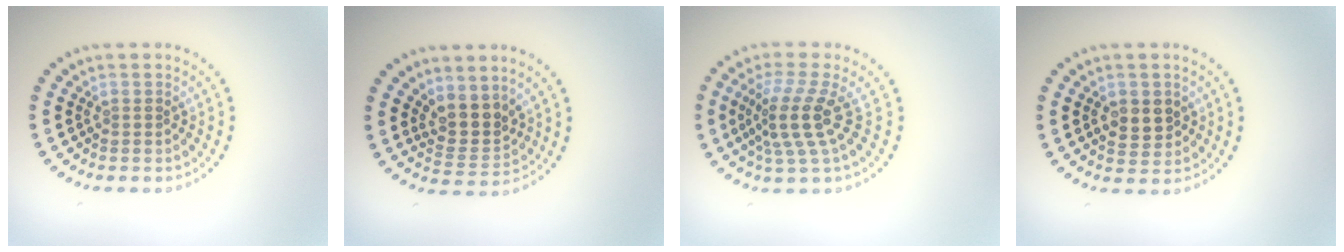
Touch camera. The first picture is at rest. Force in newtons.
{"total": 3.0, "press": 2.3, "slide": 1.8}
{"total": 4.0, "press": 2.9, "slide": 2.8}
{"total": 2.5, "press": 2.5, "slide": 0.3}